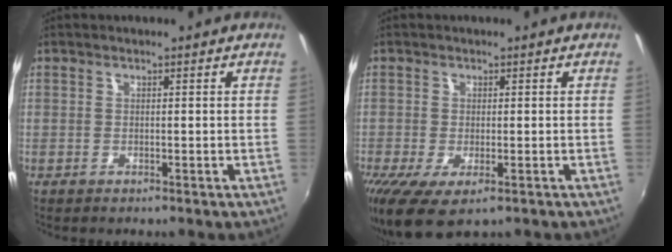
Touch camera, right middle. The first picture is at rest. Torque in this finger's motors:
{"motor_torque": [1.43, -0.71, 0.36, 0.20]}